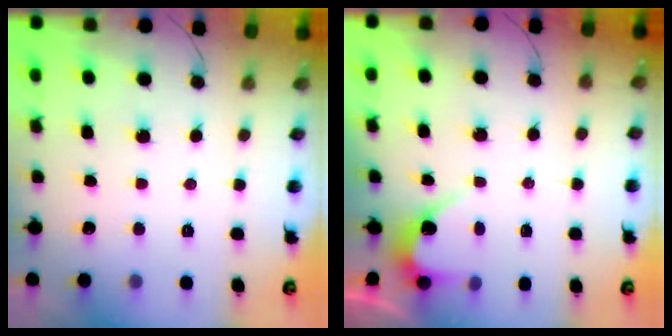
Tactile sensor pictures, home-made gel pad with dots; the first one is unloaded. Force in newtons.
{"total": 3.6, "press": 3.6, "slide": 0.3}